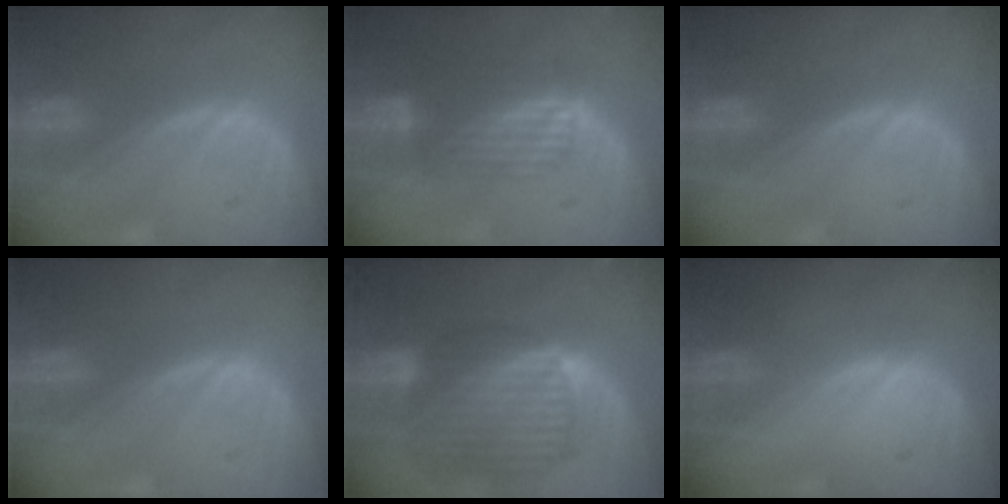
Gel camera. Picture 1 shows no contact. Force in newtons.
{"total": 6.8, "press": 5.7, "slide": 3.7}
{"total": 0.0}
{"total": 0.0}
{"total": 10.7, "press": 9.1, "slide": 5.5}
{"total": 0.0}